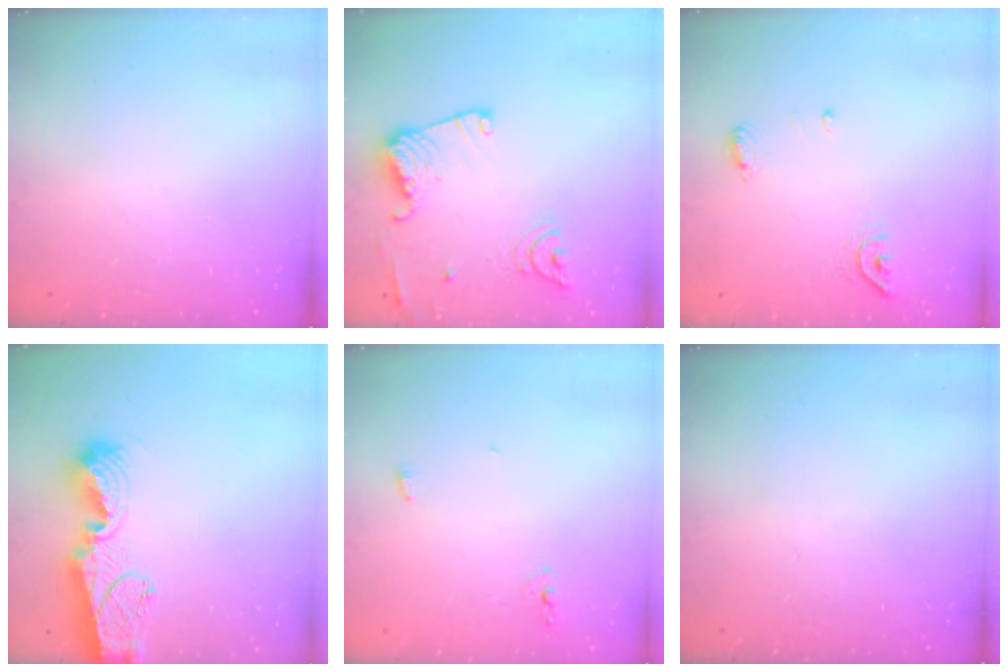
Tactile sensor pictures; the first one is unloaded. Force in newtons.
{"total": 15.7, "press": 15.6, "slide": 1.6}
{"total": 8.5, "press": 7.0, "slide": 4.8}
{"total": 12.9, "press": 12.9, "slide": 1.4}
{"total": 4.3, "press": 4.2, "slide": 0.9}
{"total": 0.0}